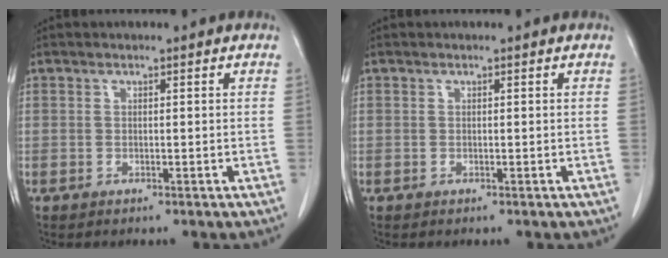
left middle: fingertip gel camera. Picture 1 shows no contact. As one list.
[{"total": 0.0}]